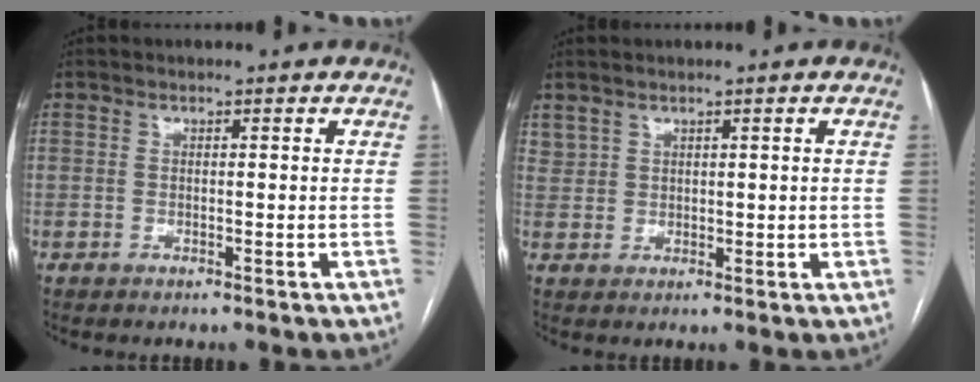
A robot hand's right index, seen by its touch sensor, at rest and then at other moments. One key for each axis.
{"total": 2.5, "fx": 1.8, "fy": 1.5, "fz": 0.7, "tx": -0.010, "ty": 0.007, "tz": 0.044}